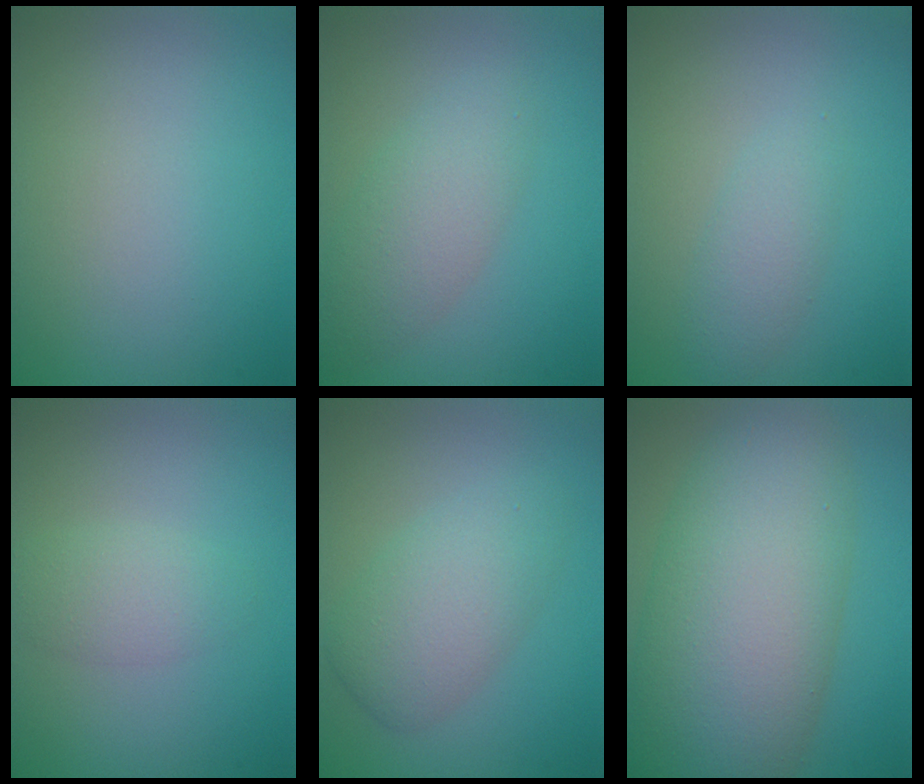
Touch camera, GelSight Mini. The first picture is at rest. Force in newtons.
{"total": 3.6, "press": 3.6, "slide": 0.1}
{"total": 2.0, "press": 2.0, "slide": 0.1}
{"total": 1.2, "press": 1.2, "slide": 0.2}
{"total": 4.3, "press": 4.3, "slide": 0.1}
{"total": 12.2, "press": 12.2, "slide": 0.4}